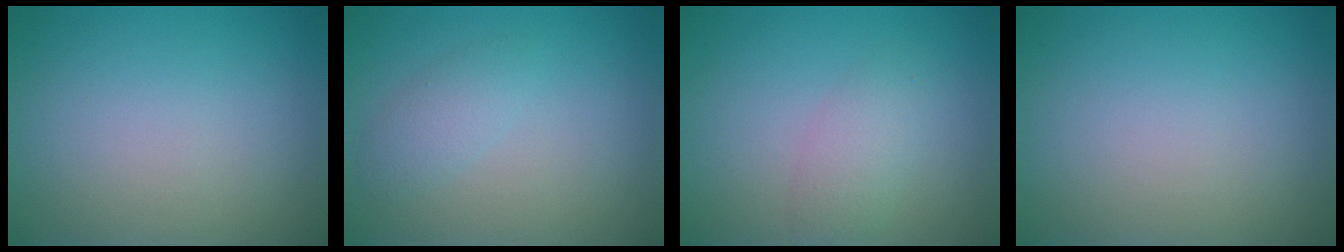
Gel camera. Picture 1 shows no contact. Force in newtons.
{"total": 1.7, "press": 1.7, "slide": 0.1}
{"total": 2.3, "press": 2.3, "slide": 0.1}
{"total": 0.0}